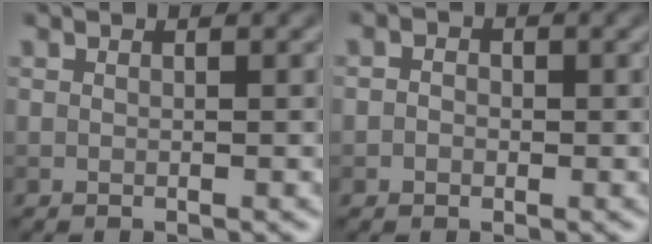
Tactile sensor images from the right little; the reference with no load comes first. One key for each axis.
{"total": 1.3, "fx": -0.2, "fy": 1.1, "fz": 0.6, "tx": -0.002, "ty": 0.000, "tz": -0.016}